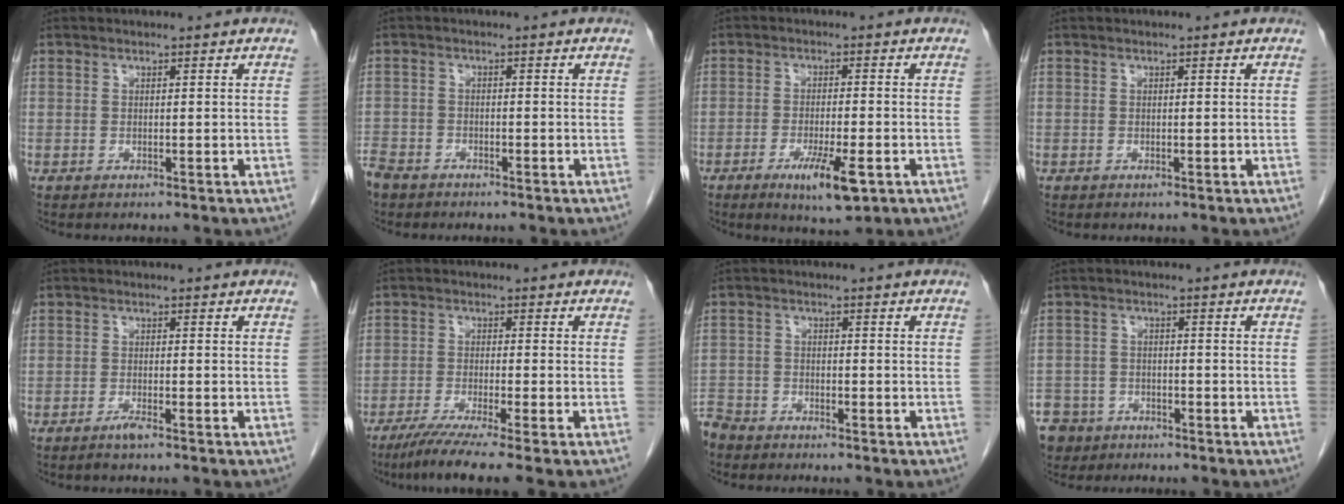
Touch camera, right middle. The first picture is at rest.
{"total": 5.1, "force": [-4.2, 2.5, 1.4], "torque": [-0.033, -0.006, -0.081]}
{"total": 7.2, "force": [-3.4, 1.2, 6.2], "torque": [-0.108, -0.014, -0.050]}
{"total": 0.0}
{"total": 1.5, "force": [-1.2, -0.1, 0.9], "torque": [-0.023, -0.002, -0.024]}
{"total": 7.4, "force": [-5.6, -1.1, 4.8], "torque": [-0.076, -0.023, -0.095]}
{"total": 5.1, "force": [-4.8, 1.9, 0.4], "torque": [-0.008, -0.009, -0.096]}
{"total": 9.0, "force": [-6.1, 6.4, 1.6], "torque": [-0.059, -0.001, -0.106]}